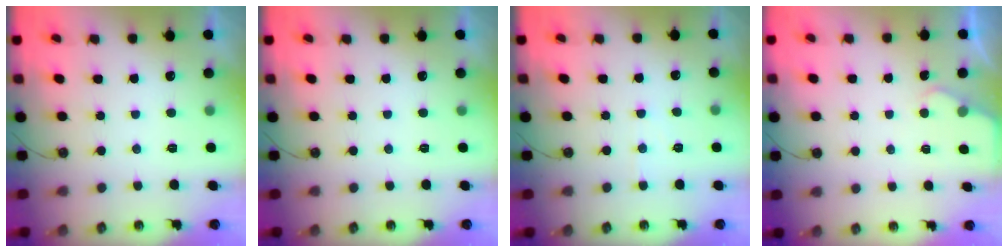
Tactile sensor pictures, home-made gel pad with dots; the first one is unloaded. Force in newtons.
{"total": 0.0}
{"total": 3.6, "press": 3.6, "slide": 0.5}
{"total": 3.2, "press": 3.1, "slide": 0.3}